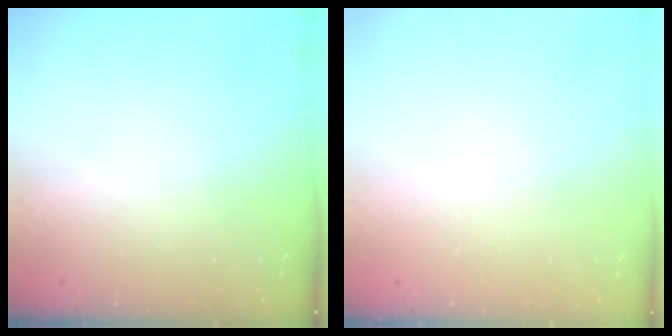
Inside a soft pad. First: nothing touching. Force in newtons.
{"total": 2.4, "press": 2.4, "slide": 0.2}